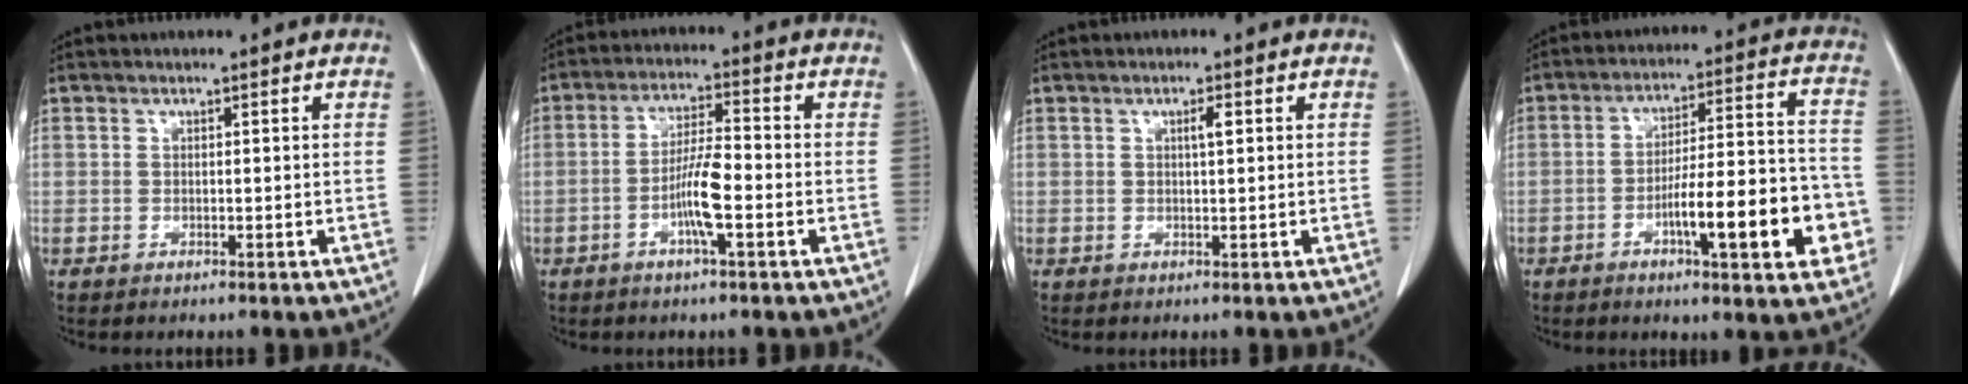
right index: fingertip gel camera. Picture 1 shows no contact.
{"total": 6.6, "force": [-2.1, 0.6, 6.2], "torque": [-0.123, 0.003, -0.041]}
{"total": 1.5, "force": [0.5, 0.2, 1.4], "torque": [-0.025, 0.002, 0.007]}
{"total": 15.1, "force": [-5.1, 3.0, 13.9], "torque": [-0.200, 0.020, -0.072]}